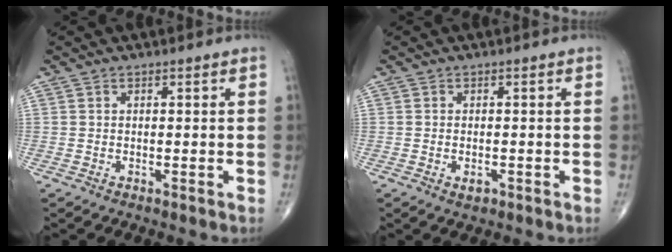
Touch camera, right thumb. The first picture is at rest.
{"total": 1.7, "force": [-0.7, 1.0, 1.2], "torque": [-0.015, 0.002, -0.010]}